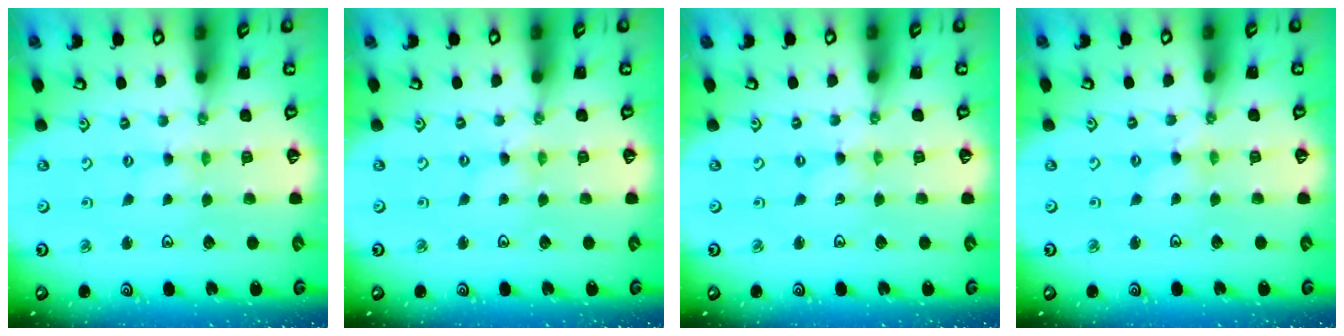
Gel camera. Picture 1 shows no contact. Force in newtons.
{"total": 0.0}
{"total": 0.0}
{"total": 0.8, "press": 0.7, "slide": 0.2}